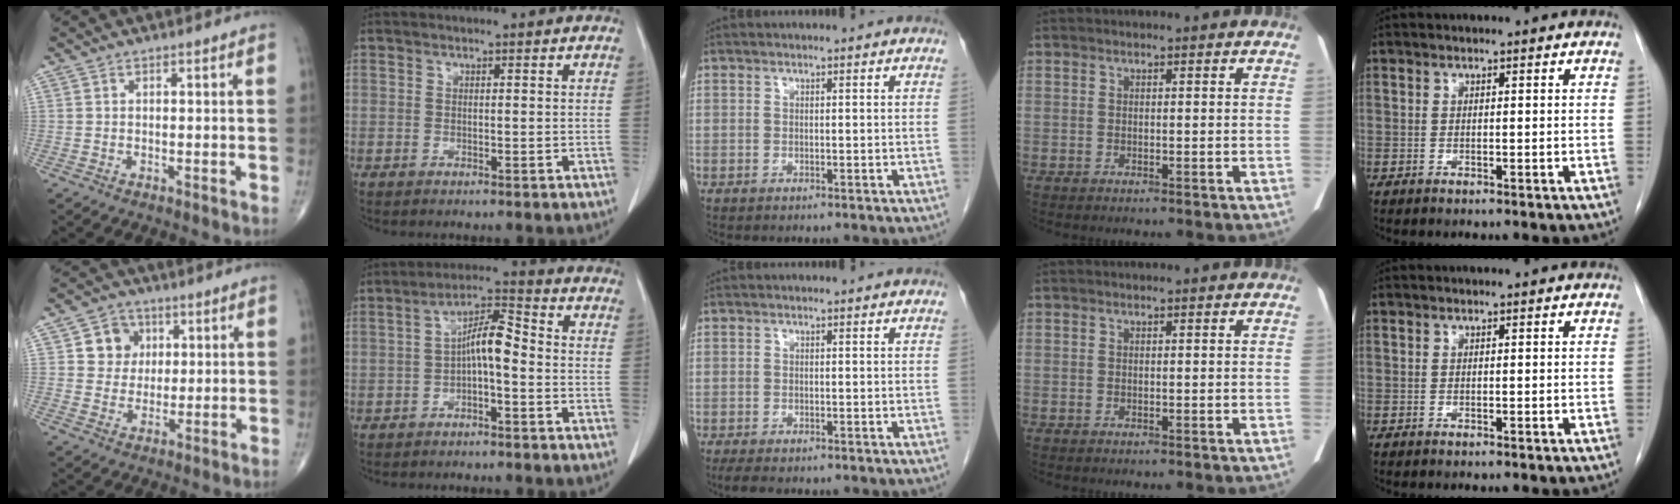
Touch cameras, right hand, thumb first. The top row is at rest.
{"thumb": {"total": 7.1, "force": [2.0, 6.5, 2.2], "torque": [0.002, -0.001, 0.031]}, "index": {"total": 6.4, "force": [-1.1, 1.7, 6.1], "torque": [-0.112, 0.026, -0.022]}, "middle": {"total": 2.8, "force": [-2.1, 0.8, 1.5], "torque": [-0.031, -0.010, -0.029]}}